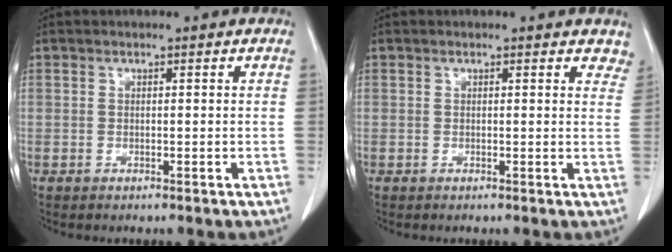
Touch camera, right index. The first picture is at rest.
{"total": 4.2, "force": [3.8, 1.5, 0.9], "torque": [0.011, -0.009, 0.019]}